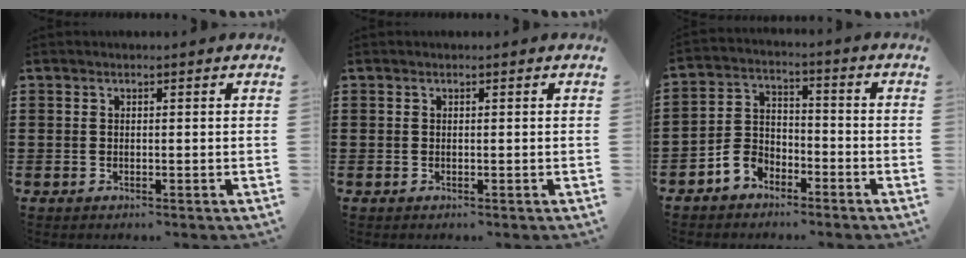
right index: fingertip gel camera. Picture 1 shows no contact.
{"total": 0.0}
{"total": 4.9, "force": [-3.5, 3.2, 1.3], "torque": [-0.042, 0.014, -0.072]}